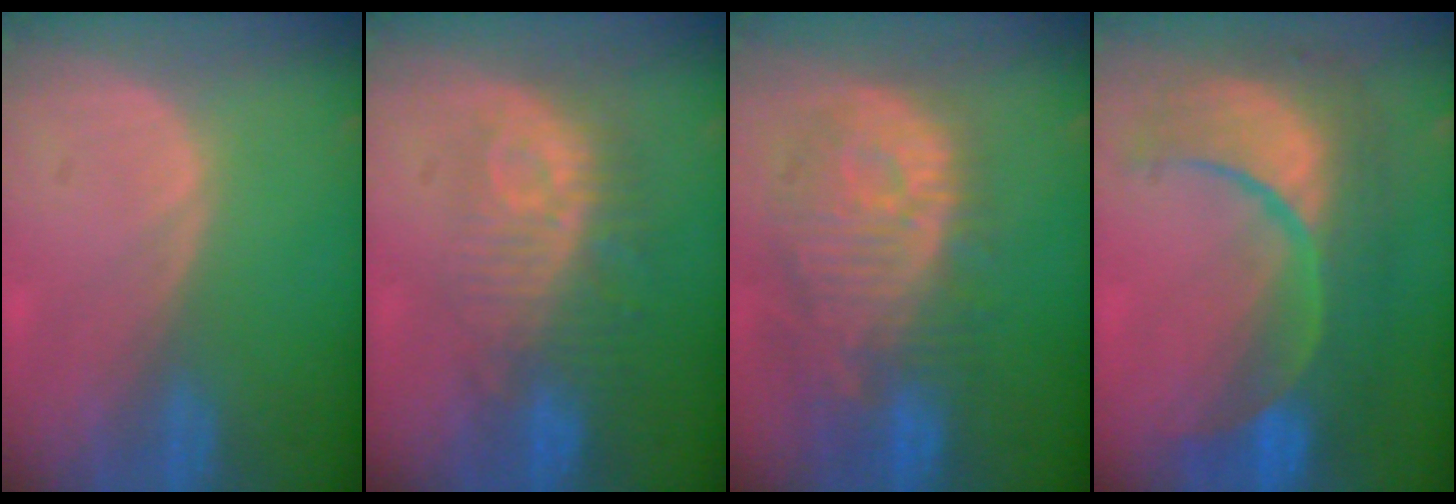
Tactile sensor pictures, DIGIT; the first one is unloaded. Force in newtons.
{"total": 9.7, "press": 8.8, "slide": 4.0}
{"total": 12.2, "press": 11.0, "slide": 5.3}
{"total": 12.4, "press": 12.3, "slide": 1.5}